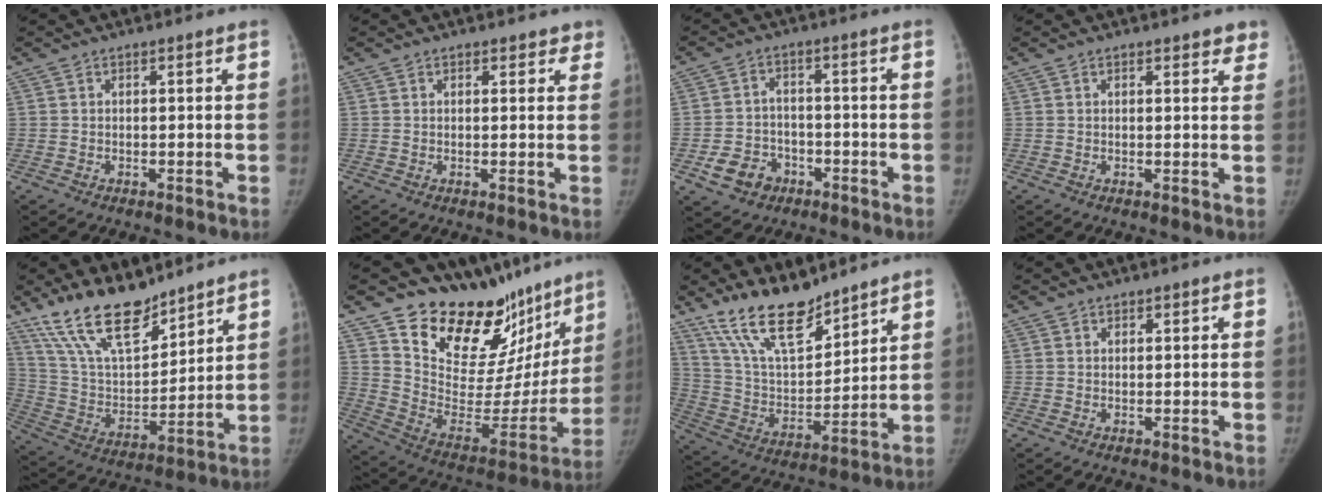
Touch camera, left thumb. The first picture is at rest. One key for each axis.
{"total": 2.3, "fx": 1.7, "fy": 1.4, "fz": 0.8, "tx": 0.023, "ty": -0.004, "tz": 0.015}
{"total": 7.1, "fx": -3.5, "fy": 5.6, "fz": 2.7, "tx": -0.033, "ty": 0.022, "tz": -0.054}
{"total": 2.9, "fx": 2.3, "fy": 1.2, "fz": 1.4, "tx": 0.014, "ty": -0.007, "tz": 0.022}
{"total": 18.3, "fx": 14.1, "fy": 6.7, "fz": 9.6, "tx": -0.138, "ty": -0.073, "tz": 0.269}
{"total": 24.8, "fx": 19.1, "fy": 12.1, "fz": 10.0, "tx": -0.096, "ty": -0.122, "tz": 0.293}
{"total": 16.7, "fx": 13.1, "fy": 5.8, "fz": 8.5, "tx": -0.119, "ty": -0.073, "tz": 0.252}
{"total": 0.9, "fx": 0.6, "fy": 0.5, "fz": 0.2, "tx": 0.006, "ty": -0.003, "tz": 0.007}